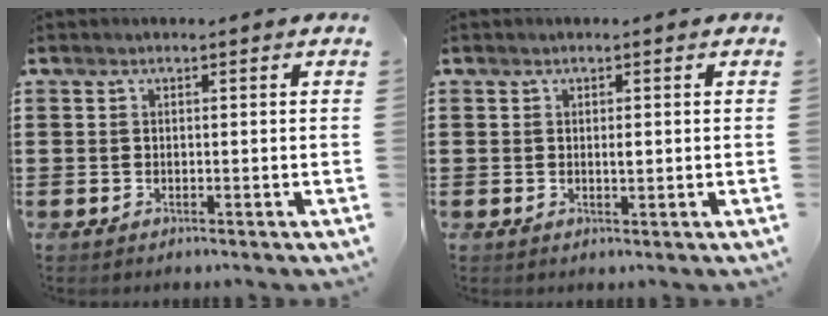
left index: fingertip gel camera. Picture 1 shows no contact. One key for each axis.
{"total": 1.1, "fx": 0.1, "fy": 0.3, "fz": 1.1, "tx": -0.021, "ty": 0.000, "tz": 0.001}